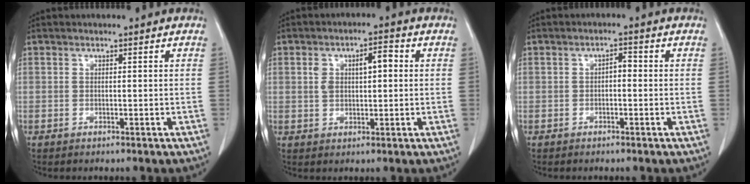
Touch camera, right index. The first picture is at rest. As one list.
[{"total": 5.5, "force": [1.0, 2.6, 4.7], "torque": [-0.084, 0.023, 0.022]}, {"total": 1.7, "force": [-0.2, 0.7, 1.5], "torque": [-0.019, 0.006, -0.005]}]